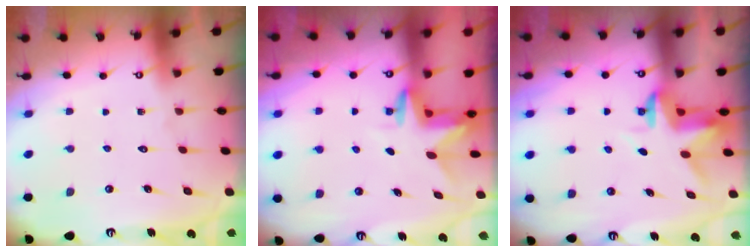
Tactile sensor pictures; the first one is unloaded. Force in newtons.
{"total": 3.1, "press": 3.1, "slide": 0.3}
{"total": 3.3, "press": 3.3, "slide": 0.4}